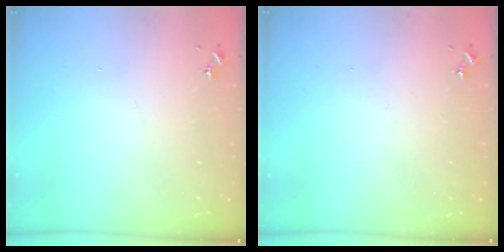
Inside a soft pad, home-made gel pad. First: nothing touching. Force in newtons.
{"total": 0.0}